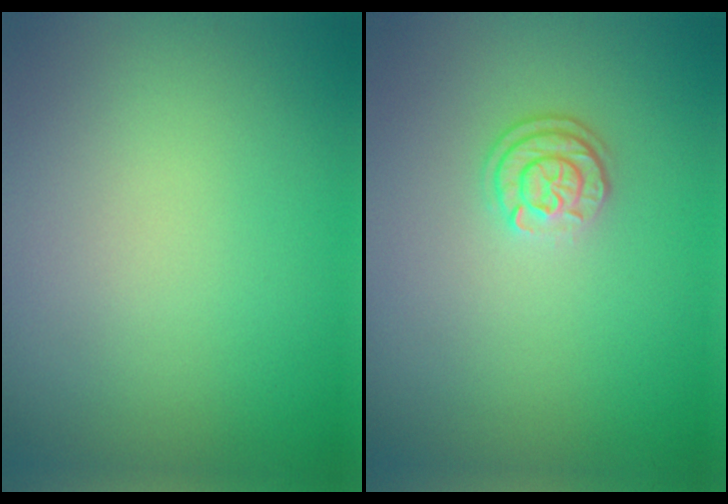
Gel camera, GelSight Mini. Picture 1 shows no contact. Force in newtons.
{"total": 2.3, "press": 1.7, "slide": 1.4}